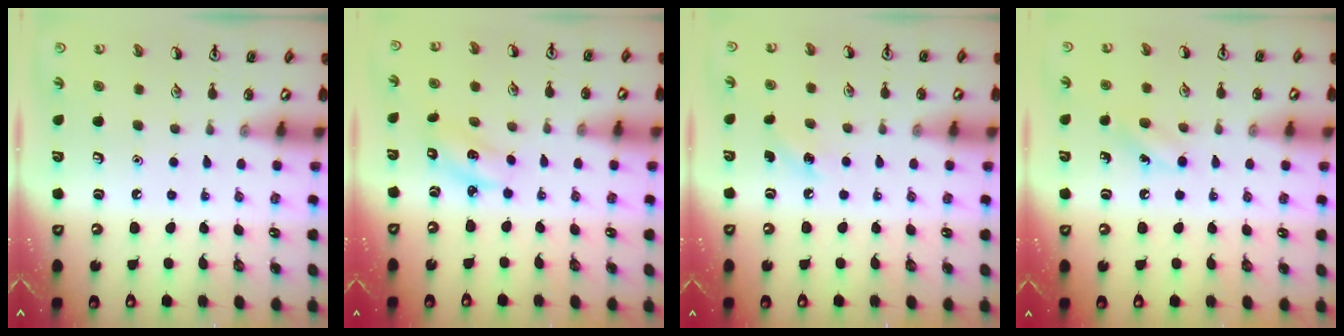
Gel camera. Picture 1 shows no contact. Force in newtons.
{"total": 2.2, "press": 2.1, "slide": 0.5}
{"total": 4.0, "press": 3.8, "slide": 1.5}
{"total": 6.5, "press": 6.2, "slide": 1.9}